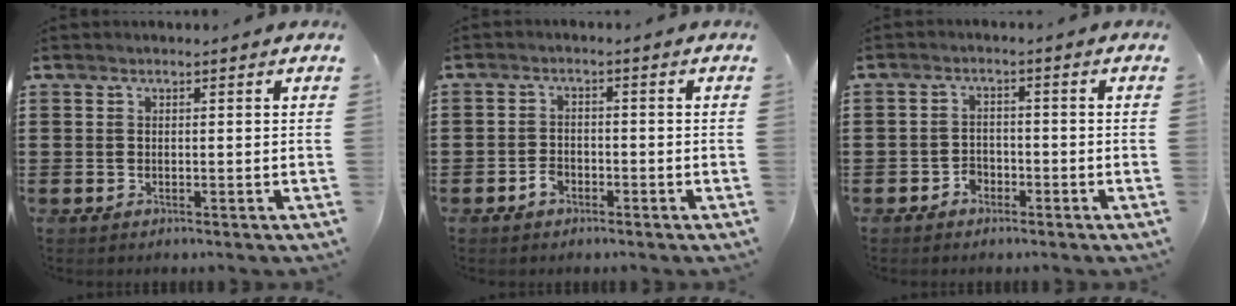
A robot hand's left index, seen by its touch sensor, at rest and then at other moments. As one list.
[{"total": 2.1, "force": [-1.4, 1.4, 0.9], "torque": [-0.021, 0.001, -0.027]}, {"total": 2.1, "force": [-1.7, 1.2, 0.4], "torque": [-0.015, 0.003, -0.038]}]